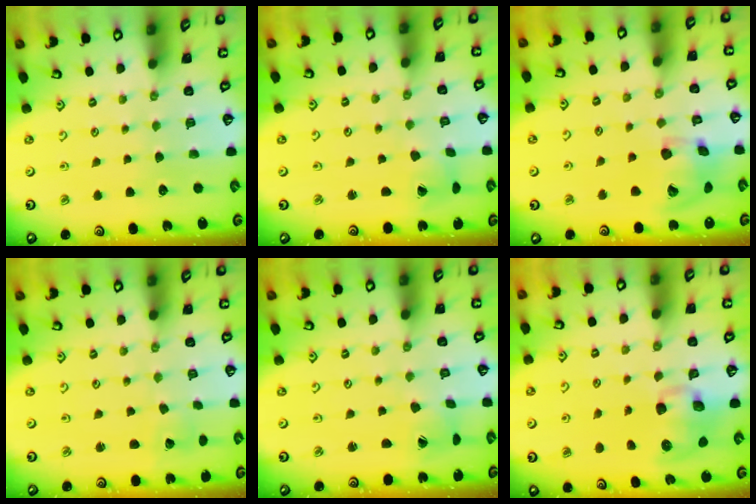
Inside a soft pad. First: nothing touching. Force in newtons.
{"total": 2.0, "press": 2.0, "slide": 0.3}
{"total": 17.4, "press": 17.2, "slide": 2.6}
{"total": 1.5, "press": 1.5, "slide": 0.2}
{"total": 2.2, "press": 2.2, "slide": 0.3}
{"total": 9.1, "press": 9.0, "slide": 1.6}